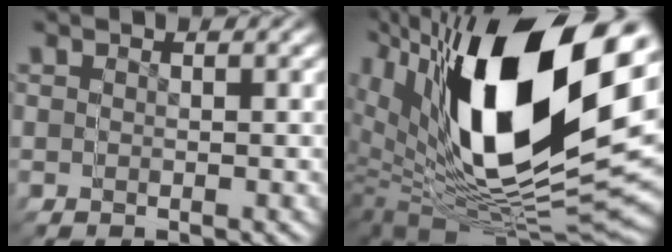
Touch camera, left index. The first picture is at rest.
{"total": 18.4, "force": [4.0, 9.7, 15.1], "torque": [-0.261, 0.021, 0.067]}